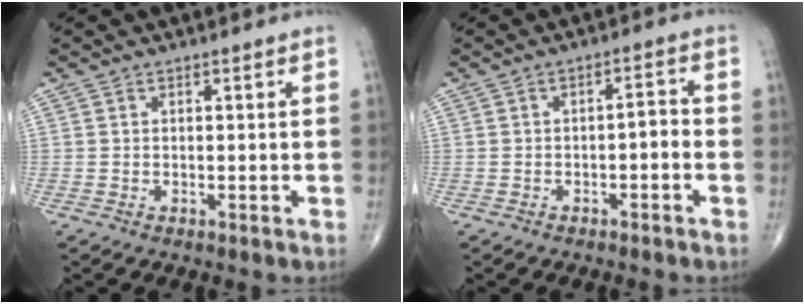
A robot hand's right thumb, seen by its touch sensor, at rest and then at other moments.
{"total": 2.7, "force": [-1.1, 1.0, 2.3], "torque": [-0.027, 0.023, -0.016]}